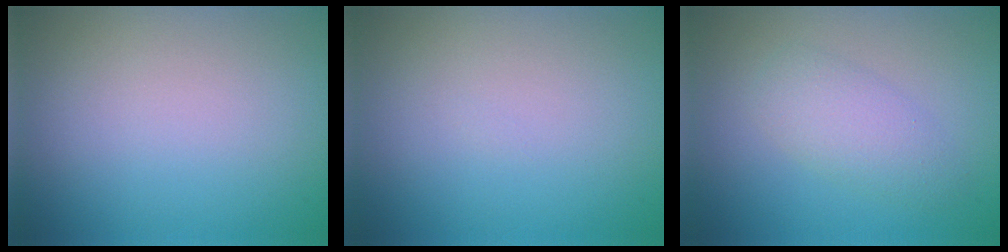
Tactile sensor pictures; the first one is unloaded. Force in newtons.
{"total": 0.0}
{"total": 3.0, "press": 3.0, "slide": 0.1}